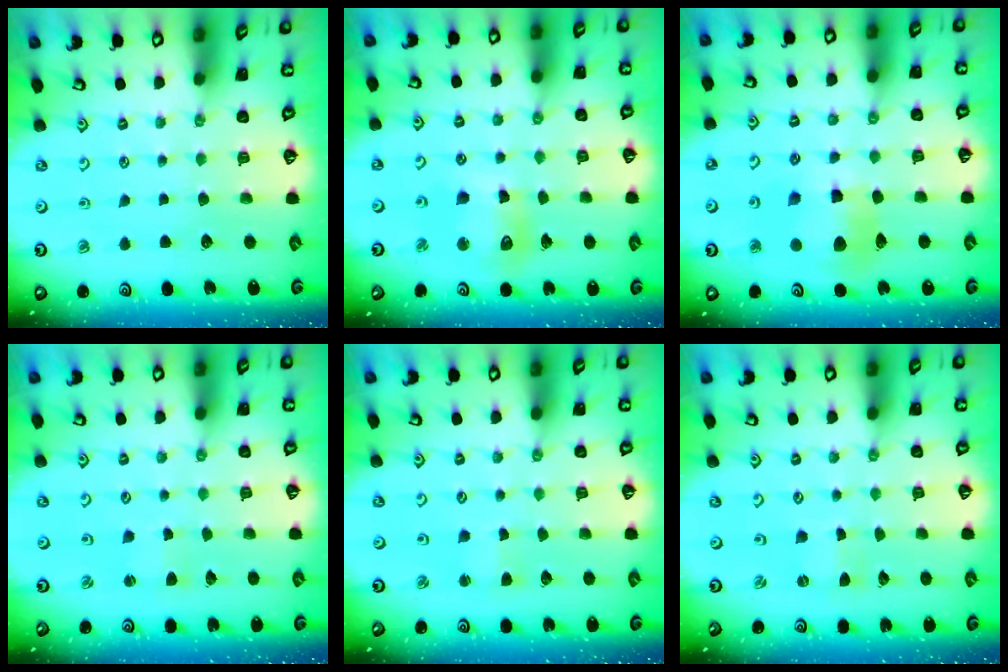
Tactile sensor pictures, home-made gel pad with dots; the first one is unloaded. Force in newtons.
{"total": 11.2, "press": 11.0, "slide": 1.8}
{"total": 11.1, "press": 10.9, "slide": 1.6}
{"total": 2.1, "press": 2.1, "slide": 0.3}
{"total": 2.4, "press": 2.3, "slide": 0.3}
{"total": 0.0}